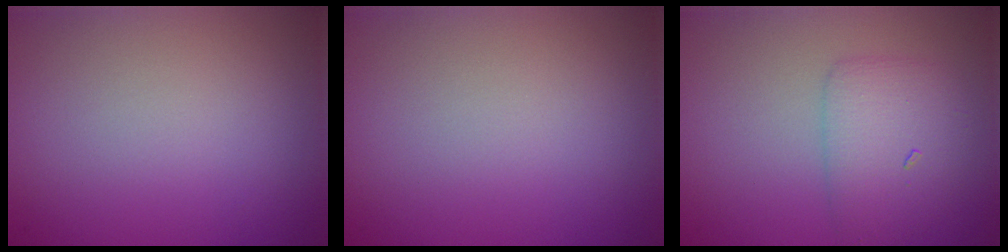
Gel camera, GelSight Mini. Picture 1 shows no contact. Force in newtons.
{"total": 0.0}
{"total": 3.2, "press": 3.2, "slide": 0.1}